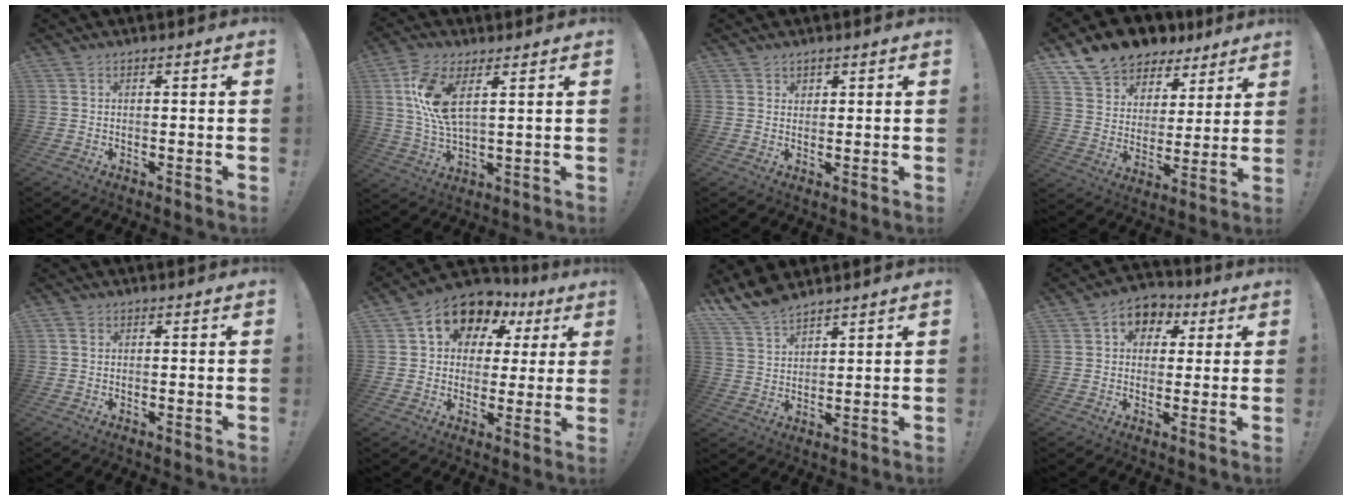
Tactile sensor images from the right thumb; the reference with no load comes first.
{"total": 11.5, "force": [4.5, 4.7, 9.5], "torque": [-0.189, -0.022, 0.082]}
{"total": 1.7, "force": [1.3, 1.0, 0.2], "torque": [0.010, -0.013, 0.020]}
{"total": 11.0, "force": [8.9, 6.3, 1.9], "torque": [-0.043, -0.071, 0.167]}
{"total": 1.3, "force": [0.3, 1.1, 0.6], "torque": [-0.010, 0.005, 0.006]}
{"total": 11.1, "force": [5.7, 8.0, 5.1], "torque": [-0.086, -0.034, 0.106]}
{"total": 8.3, "force": [7.3, 3.0, 2.5], "torque": [-0.060, -0.044, 0.144]}
{"total": 7.0, "force": [1.3, 6.2, 3.0], "torque": [-0.034, 0.000, 0.028]}